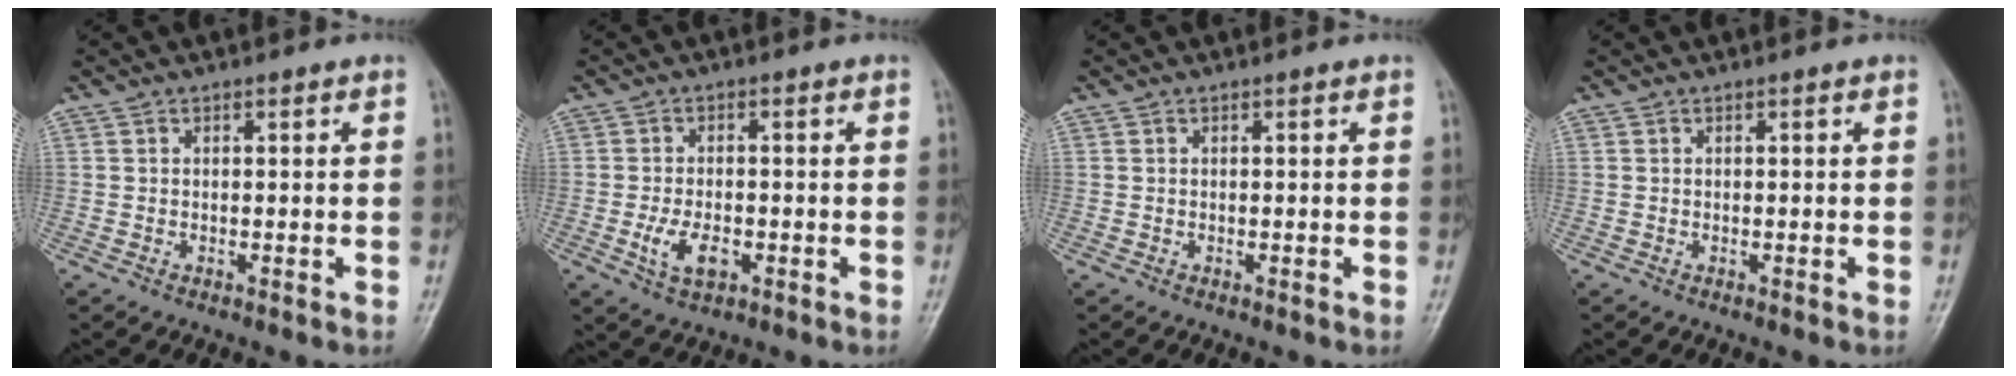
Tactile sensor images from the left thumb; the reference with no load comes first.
{"total": 5.4, "force": [-1.7, 3.1, 4.1], "torque": [-0.078, 0.003, -0.028]}
{"total": 0.0}
{"total": 0.0}